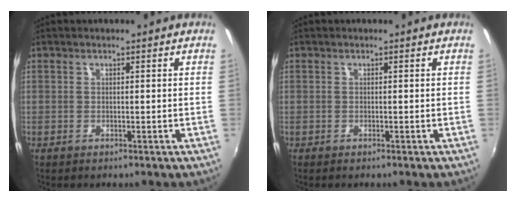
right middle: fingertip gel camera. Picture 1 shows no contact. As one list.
[{"total": 0.0}]